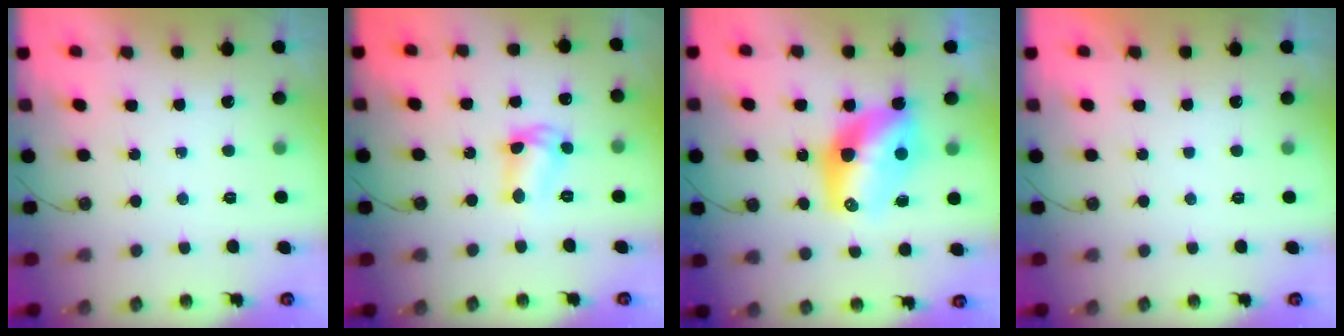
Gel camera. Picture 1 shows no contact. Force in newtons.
{"total": 8.8, "press": 8.7, "slide": 0.7}
{"total": 13.2, "press": 13.2, "slide": 1.0}
{"total": 0.0}